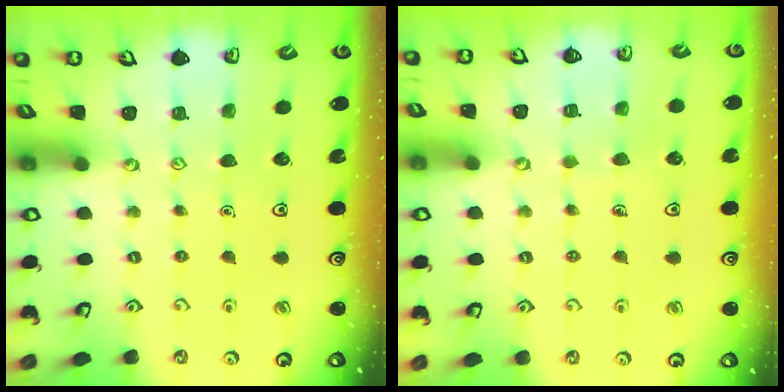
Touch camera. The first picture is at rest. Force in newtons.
{"total": 4.6, "press": 4.6, "slide": 0.4}